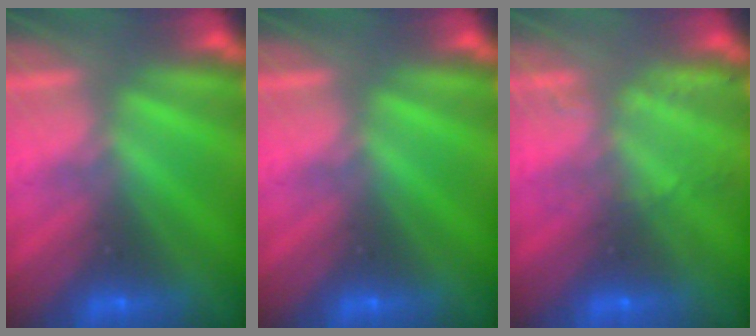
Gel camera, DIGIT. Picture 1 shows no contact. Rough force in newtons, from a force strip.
{"total": 0.0}
{"total": 2.2}